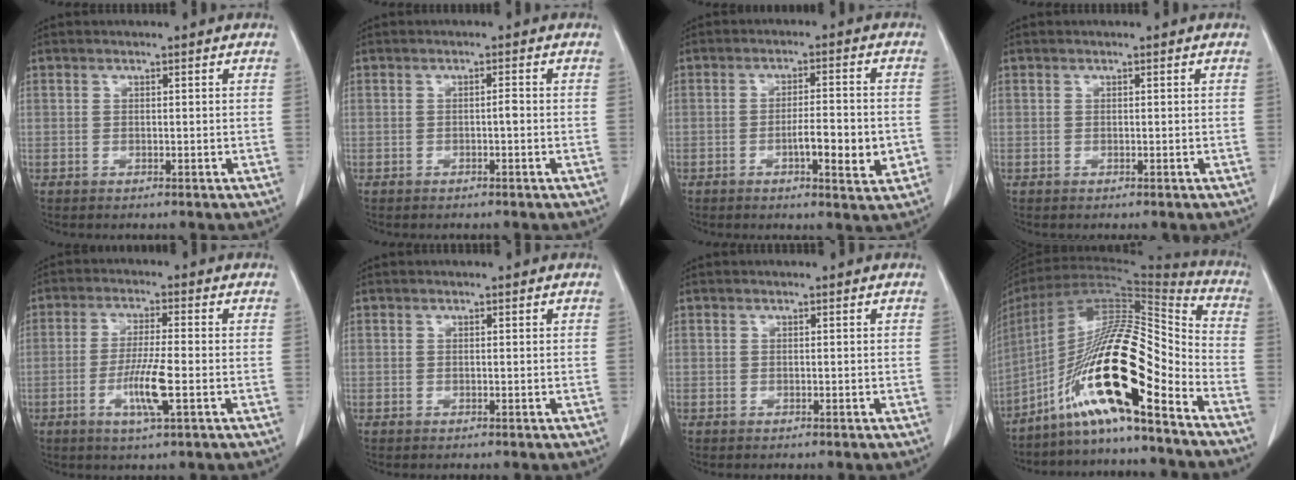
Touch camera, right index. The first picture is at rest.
{"total": 0.9, "force": [-0.2, 0.1, 0.9], "torque": [-0.011, 0.005, -0.004]}
{"total": 7.5, "force": [-2.1, 1.3, 7.0], "torque": [-0.099, 0.000, -0.028]}
{"total": 0.0}
{"total": 6.8, "force": [-2.1, 0.1, 6.4], "torque": [-0.120, -0.009, -0.039]}
{"total": 0.0}
{"total": 0.0}
{"total": 19.2, "force": [-11.2, 1.2, 15.5], "torque": [-0.307, 0.004, -0.210]}